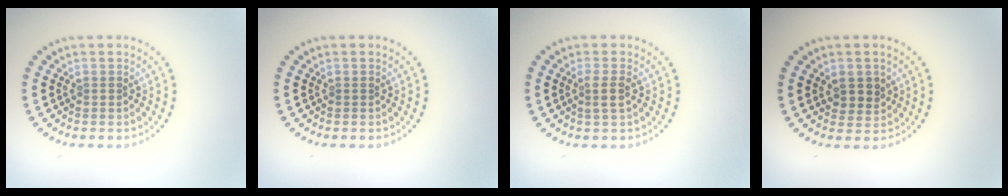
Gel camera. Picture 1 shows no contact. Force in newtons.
{"total": 0.0}
{"total": 1.6, "press": 1.3, "slide": 0.9}
{"total": 2.0, "press": 1.8, "slide": 0.7}